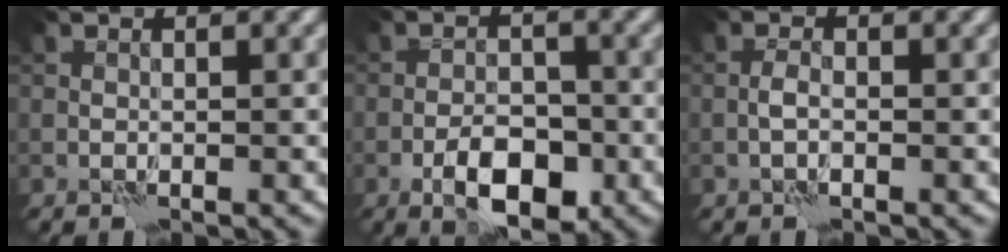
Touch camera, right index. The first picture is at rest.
{"total": 5.2, "force": [-2.6, 2.4, 3.8], "torque": [-0.056, 0.003, -0.048]}
{"total": 1.1, "force": [-0.5, 0.3, 0.9], "torque": [-0.022, 0.004, -0.013]}